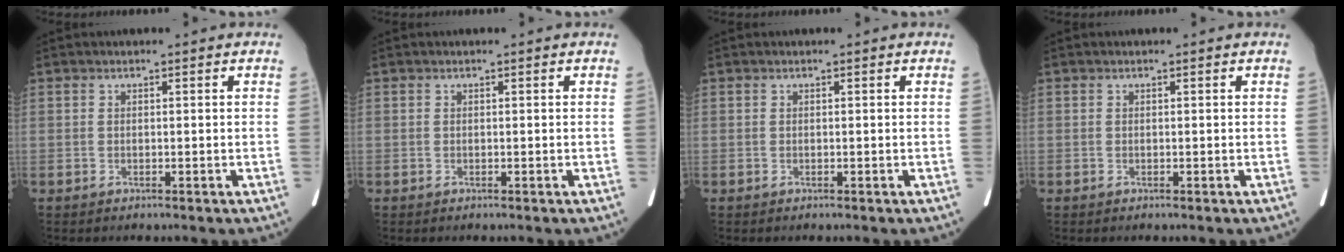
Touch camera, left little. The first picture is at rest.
{"total": 0.0}
{"total": 0.0}
{"total": 0.0}